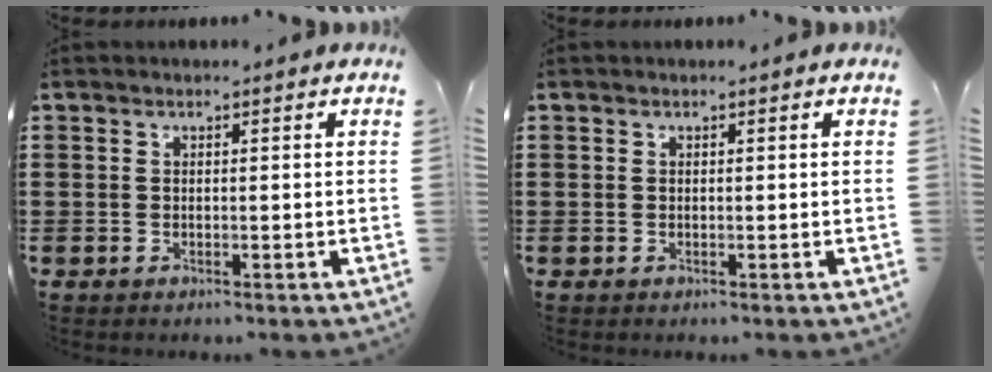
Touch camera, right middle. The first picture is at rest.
{"total": 0.0}